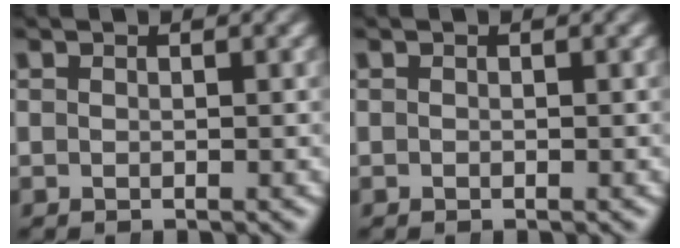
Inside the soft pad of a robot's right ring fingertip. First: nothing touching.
{"total": 0.0}